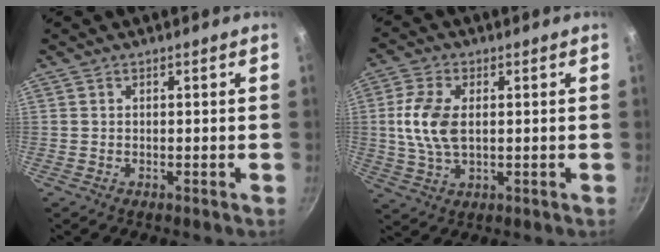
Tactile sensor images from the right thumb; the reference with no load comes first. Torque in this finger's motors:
{"motor_torque": [1.18, 0.97, 1.12, -0.49, 0.36]}